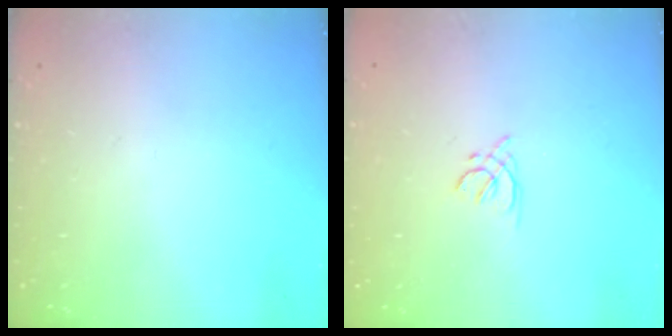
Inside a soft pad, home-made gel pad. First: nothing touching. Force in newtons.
{"total": 1.8, "press": 1.7, "slide": 0.5}